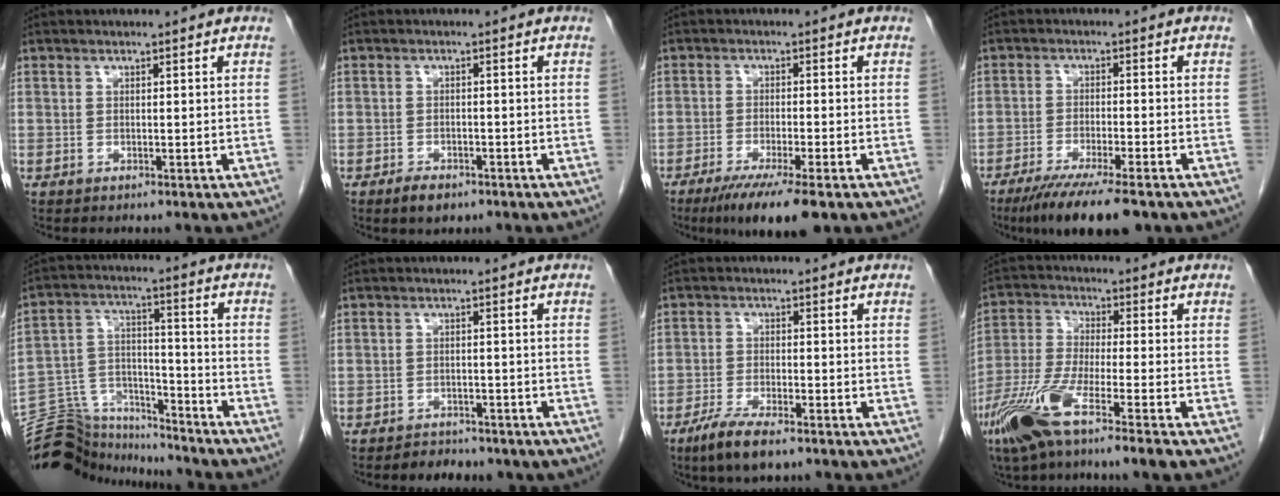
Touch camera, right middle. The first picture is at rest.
{"total": 3.0, "force": [-2.0, 1.5, 1.7], "torque": [-0.030, -0.001, -0.026]}
{"total": 9.1, "force": [-6.0, 0.8, 6.8], "torque": [-0.105, -0.020, -0.093]}
{"total": 11.1, "force": [-8.3, 1.4, 7.3], "torque": [-0.109, -0.023, -0.130]}
{"total": 13.8, "force": [-13.1, 3.9, 1.2], "torque": [-0.040, 0.053, -0.222]}
{"total": 4.8, "force": [-4.0, 2.4, 1.3], "torque": [-0.018, 0.006, -0.046]}
{"total": 6.5, "force": [-4.5, 1.4, 4.4], "torque": [-0.084, -0.012, -0.078]}
{"total": 10.7, "force": [-6.5, 0.4, 8.5], "torque": [-0.186, -0.024, -0.132]}